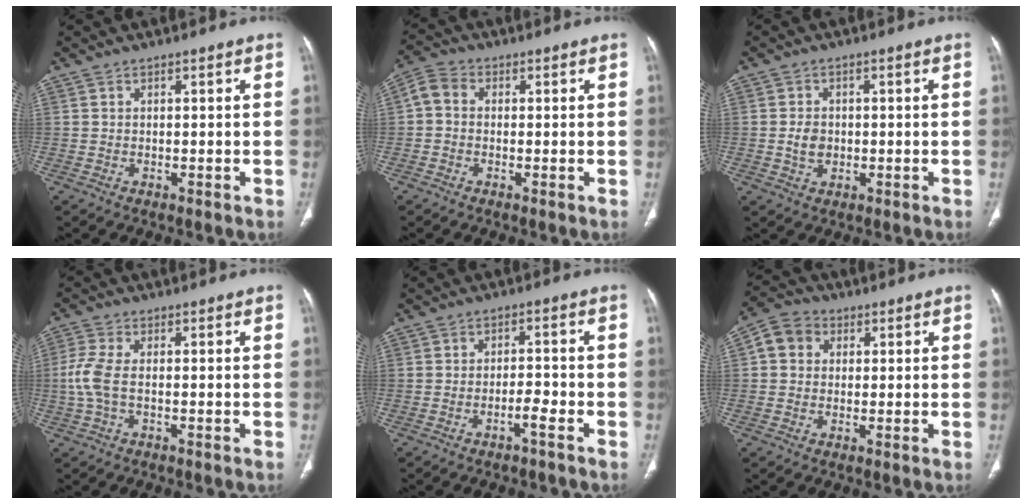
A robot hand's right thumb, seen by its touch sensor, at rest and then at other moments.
{"total": 4.0, "force": [0.0, 3.1, 2.6], "torque": [-0.046, 0.013, -0.013]}
{"total": 3.4, "force": [-0.2, 2.8, 2.0], "torque": [-0.027, 0.003, -0.001]}
{"total": 5.2, "force": [-0.6, 2.3, 4.6], "torque": [-0.132, 0.003, -0.016]}
{"total": 3.1, "force": [-2.0, 0.5, 2.3], "torque": [-0.041, 0.022, -0.034]}
{"total": 6.0, "force": [1.2, 5.1, 2.8], "torque": [-0.037, 0.013, 0.014]}